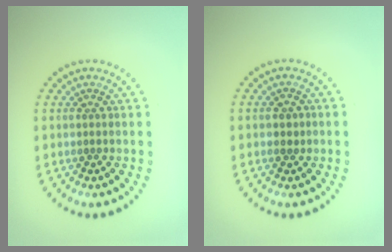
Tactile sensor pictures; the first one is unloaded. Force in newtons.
{"total": 0.7, "press": 0.6, "slide": 0.4}